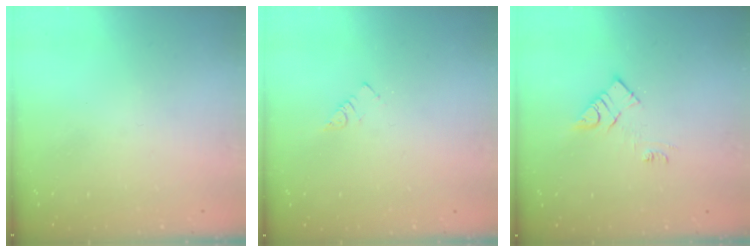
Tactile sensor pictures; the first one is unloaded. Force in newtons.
{"total": 2.3, "press": 2.3, "slide": 0.4}
{"total": 8.7, "press": 8.7, "slide": 0.3}